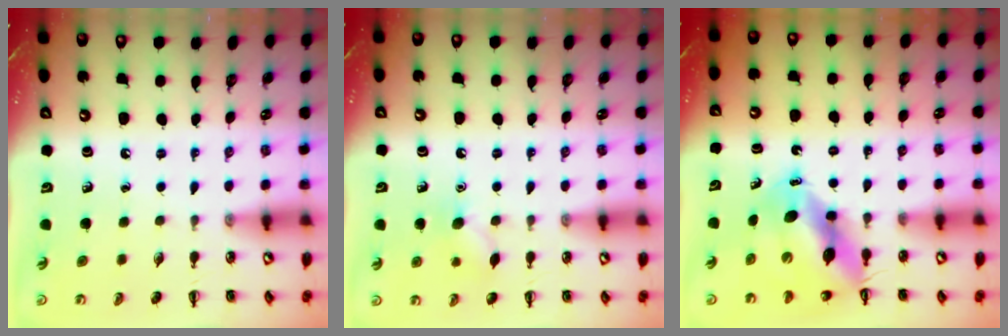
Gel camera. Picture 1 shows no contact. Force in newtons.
{"total": 7.1, "press": 6.9, "slide": 1.4}
{"total": 10.2, "press": 9.9, "slide": 2.6}